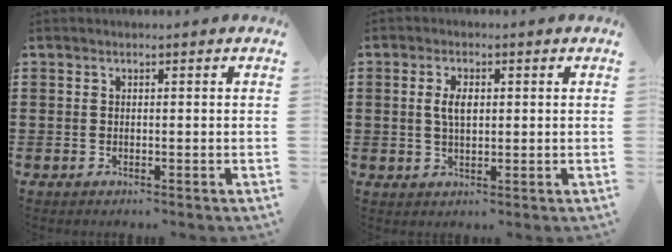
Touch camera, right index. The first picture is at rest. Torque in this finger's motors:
{"motor_torque": [0.40, -0.37, 0.08, 0.07]}